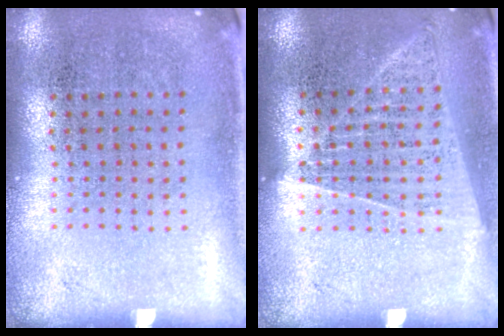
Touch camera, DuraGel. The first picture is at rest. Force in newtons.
{"total": 1.4, "press": 1.3, "slide": 0.3}